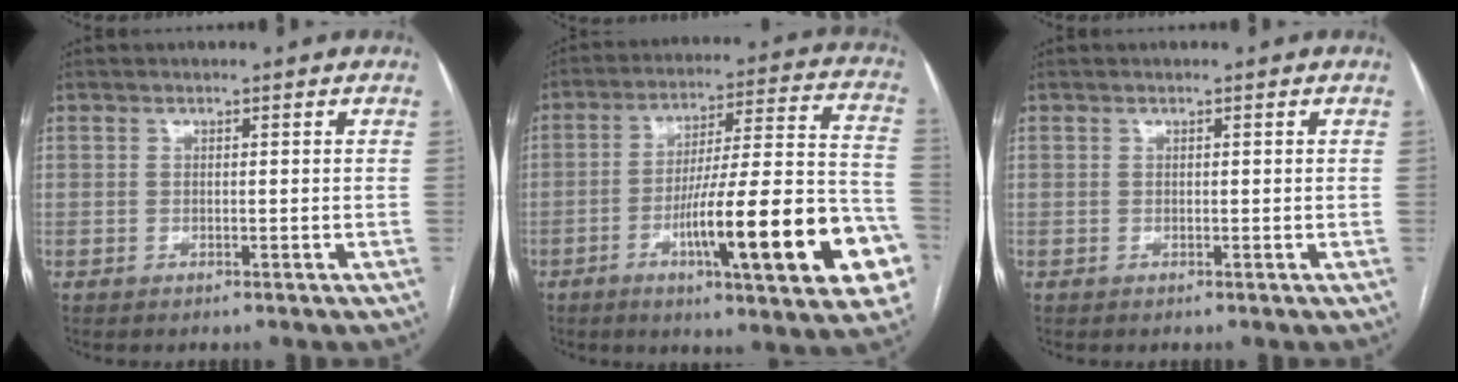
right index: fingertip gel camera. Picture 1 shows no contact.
{"total": 23.3, "force": [-8.4, 2.3, 21.6], "torque": [-0.261, 0.006, -0.118]}
{"total": 0.0}